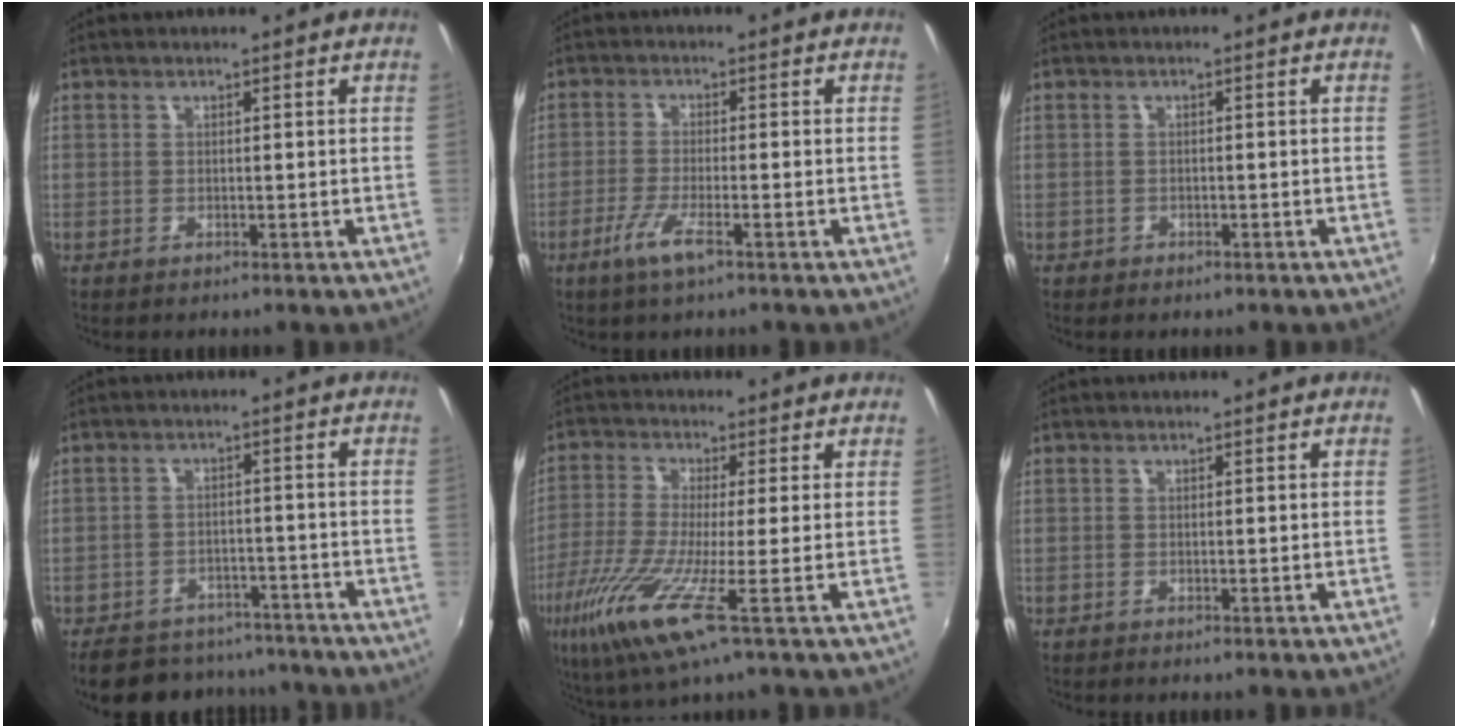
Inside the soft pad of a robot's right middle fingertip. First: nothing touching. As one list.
[{"total": 5.2, "force": [-2.9, 0.5, 4.2], "torque": [-0.095, -0.013, -0.058]}, {"total": 1.2, "force": [-0.7, 1.0, 0.3], "torque": [-0.010, -0.003, -0.009]}, {"total": 14.4, "force": [-11.9, 6.8, 4.6], "torque": [-0.109, 0.018, -0.155]}, {"total": 12.8, "force": [-5.4, 0.4, 11.6], "torque": [-0.264, -0.038, -0.108]}, {"total": 0.0}]